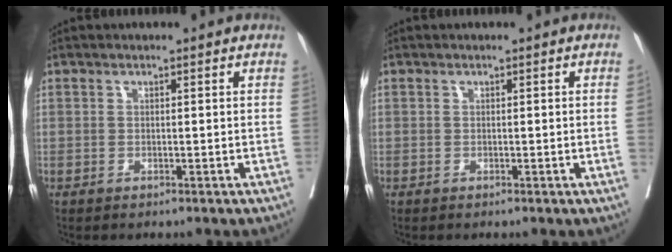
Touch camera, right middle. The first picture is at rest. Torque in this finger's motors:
{"motor_torque": [0.71, 0.00, -0.06, -0.07]}